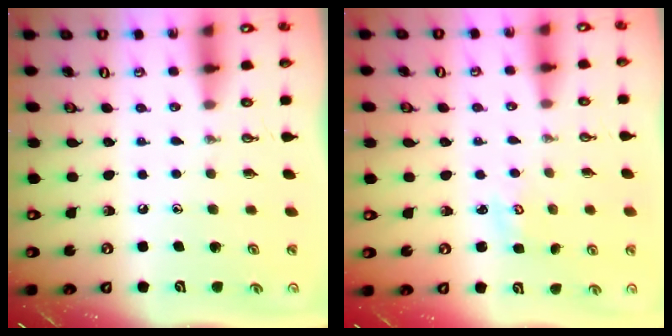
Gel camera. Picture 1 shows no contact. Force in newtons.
{"total": 2.0, "press": 1.9, "slide": 0.2}